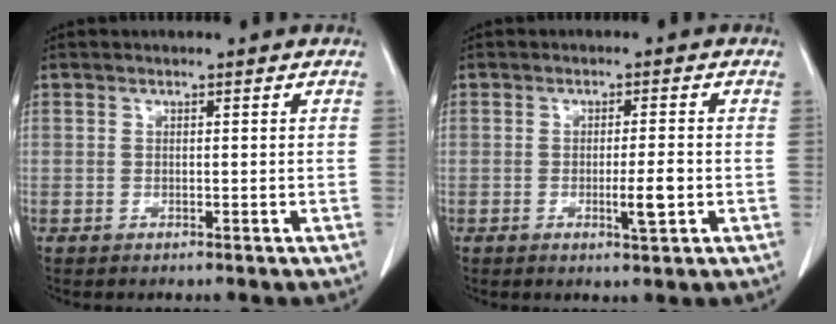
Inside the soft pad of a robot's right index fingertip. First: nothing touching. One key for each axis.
{"total": 3.8, "fx": -1.0, "fy": 0.2, "fz": 3.7, "tx": -0.058, "ty": -0.004, "tz": -0.013}